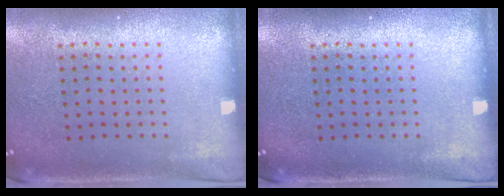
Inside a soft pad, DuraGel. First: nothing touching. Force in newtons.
{"total": 0.0}